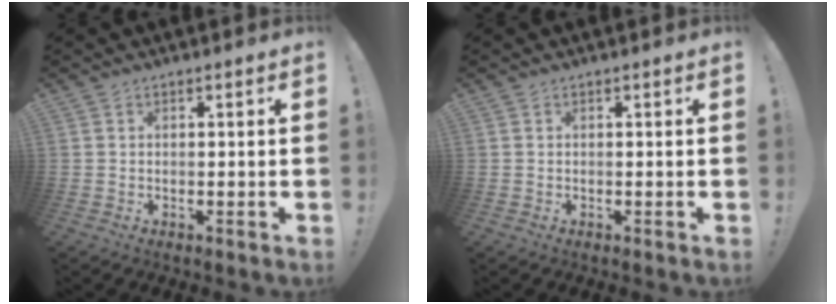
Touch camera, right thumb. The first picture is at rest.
{"total": 0.0}